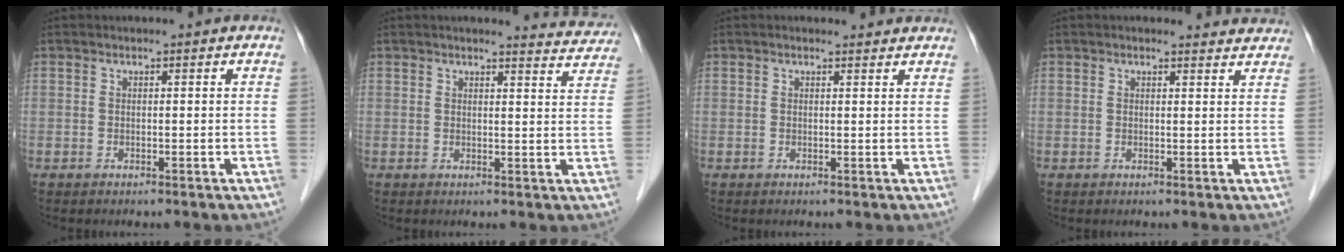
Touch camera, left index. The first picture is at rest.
{"total": 5.9, "force": [5.9, 0.5, 0.4], "torque": [0.000, -0.022, 0.047]}
{"total": 2.6, "force": [2.5, 0.7, 0.2], "torque": [-0.007, 0.003, 0.021]}
{"total": 4.6, "force": [4.4, 1.0, 0.3], "torque": [0.005, -0.003, 0.031]}